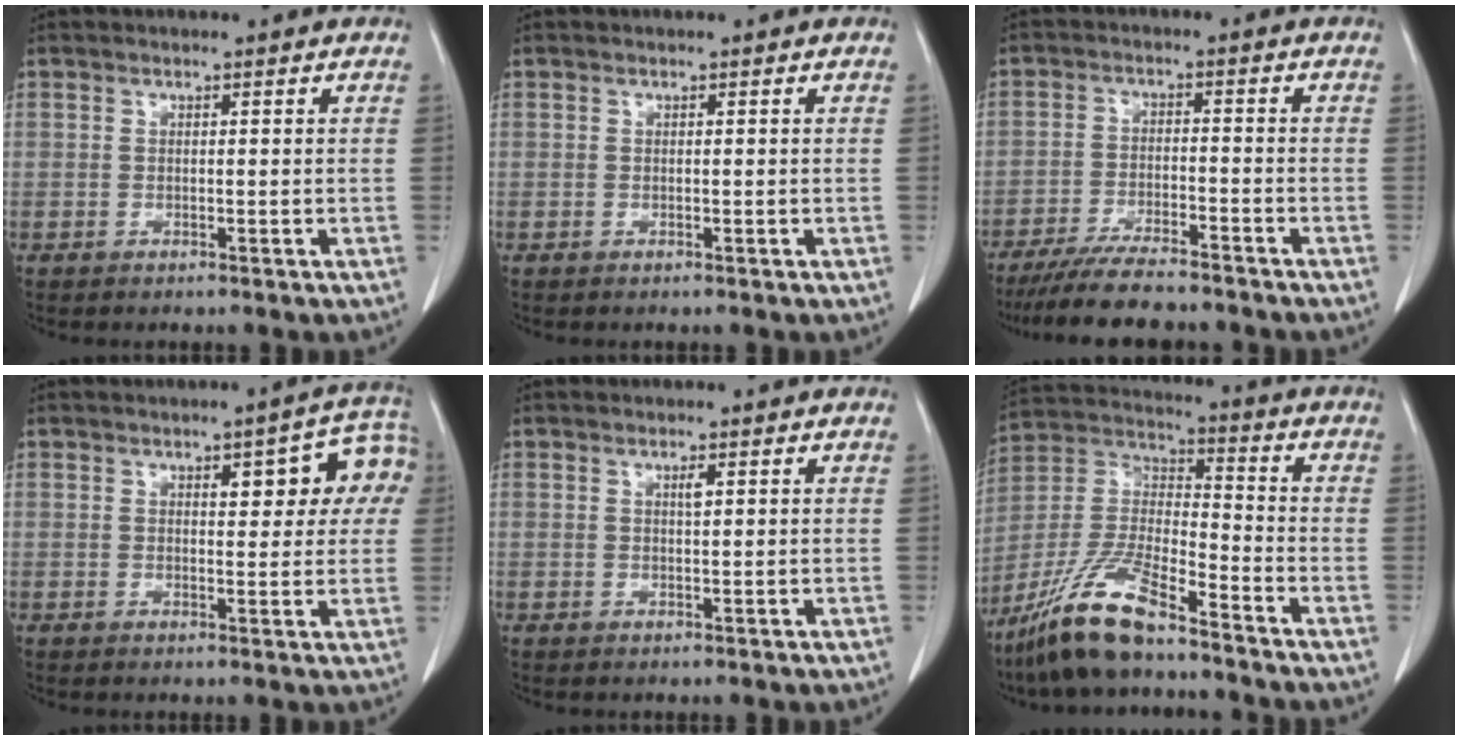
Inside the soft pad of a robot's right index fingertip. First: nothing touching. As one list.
[{"total": 0.0}, {"total": 10.0, "force": [-8.9, 1.2, 4.5], "torque": [-0.070, -0.023, -0.142]}, {"total": 8.7, "force": [2.8, 3.2, 7.6], "torque": [-0.081, 0.026, 0.031]}, {"total": 1.0, "force": [0.4, 0.2, 0.9], "torque": [-0.018, 0.000, 0.007]}, {"total": 13.6, "force": [-10.2, 2.3, 8.8], "torque": [-0.188, -0.009, -0.193]}]